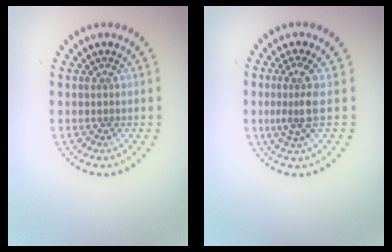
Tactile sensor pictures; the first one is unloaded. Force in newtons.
{"total": 2.8, "press": 2.2, "slide": 1.8}